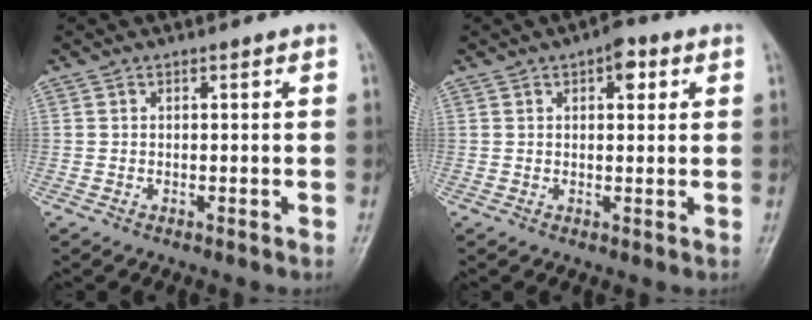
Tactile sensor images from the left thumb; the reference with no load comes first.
{"total": 4.2, "force": [1.8, 2.1, 3.2], "torque": [-0.027, 0.001, 0.016]}